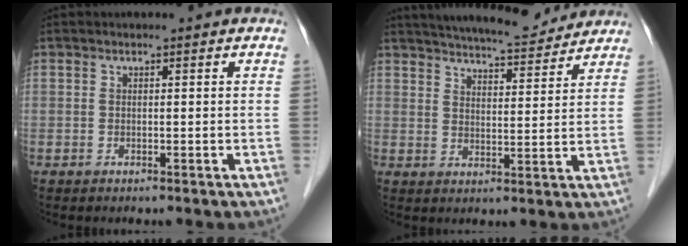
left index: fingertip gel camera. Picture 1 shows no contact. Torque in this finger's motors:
{"motor_torque": [0.78, -1.35, 0.35, 0.04]}